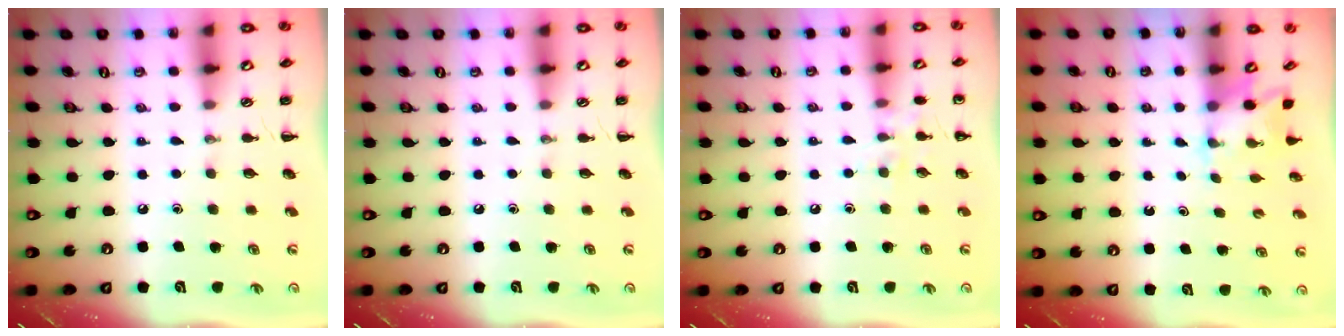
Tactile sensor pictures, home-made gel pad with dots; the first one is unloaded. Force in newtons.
{"total": 0.0}
{"total": 6.9, "press": 6.7, "slide": 1.8}
{"total": 1.6, "press": 1.5, "slide": 0.6}